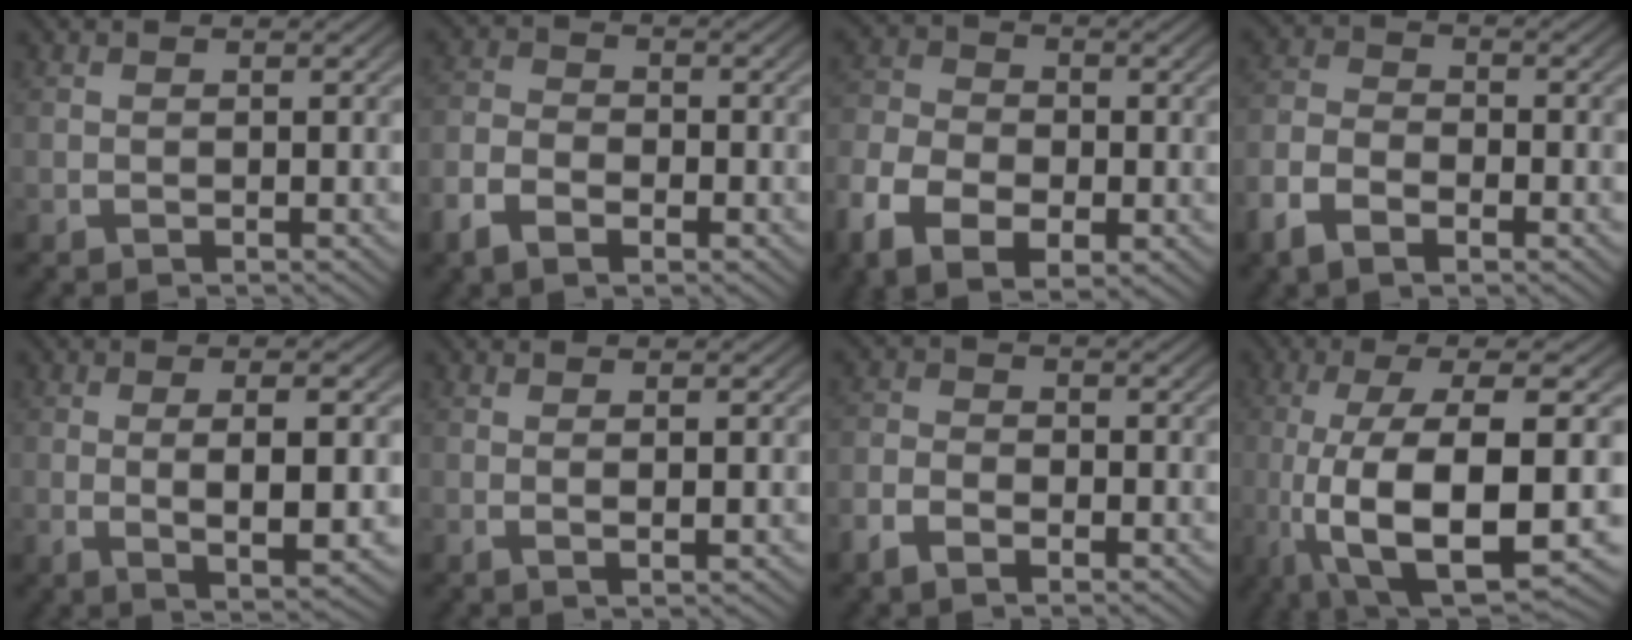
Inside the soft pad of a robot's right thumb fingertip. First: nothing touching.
{"total": 3.2, "force": [-1.5, 2.1, 1.8], "torque": [-0.037, -0.006, -0.033]}
{"total": 7.2, "force": [-1.9, 5.2, 4.5], "torque": [-0.099, -0.021, -0.024]}
{"total": 4.0, "force": [-1.8, 2.6, 2.4], "torque": [-0.055, -0.006, -0.036]}
{"total": 5.7, "force": [-0.1, 1.9, 5.3], "torque": [-0.105, -0.013, 0.008]}
{"total": 1.5, "force": [0.4, 0.2, 1.4], "torque": [-0.031, -0.003, 0.011]}
{"total": 2.4, "force": [-1.3, 1.6, 1.2], "torque": [-0.023, -0.004, -0.029]}
{"total": 14.6, "force": [-2.5, 7.0, 12.5], "torque": [-0.285, -0.054, -0.005]}